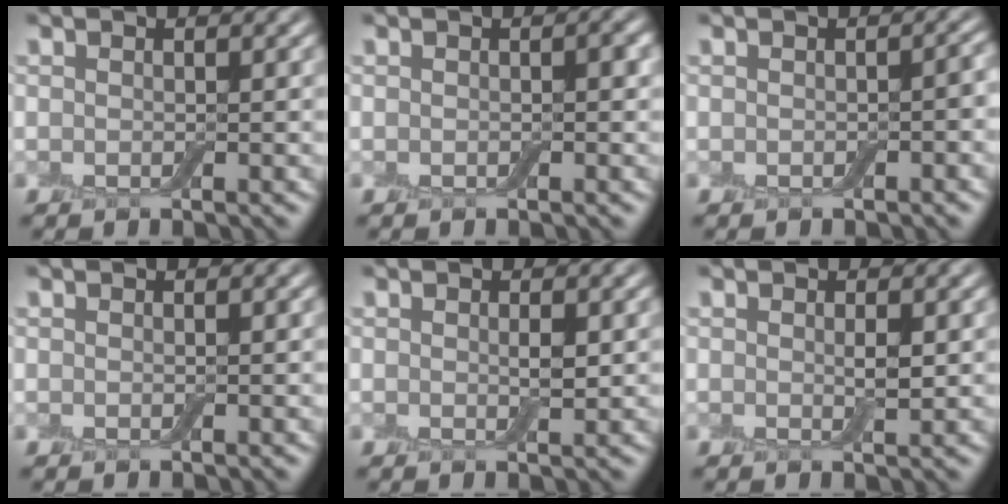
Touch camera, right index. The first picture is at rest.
{"total": 0.8, "force": [-0.1, 0.2, 0.7], "torque": [-0.011, 0.002, 0.001]}
{"total": 1.1, "force": [-0.3, 0.4, 1.0], "torque": [-0.014, 0.003, -0.002]}
{"total": 0.0}
{"total": 1.0, "force": [0.1, 0.3, 0.9], "torque": [-0.016, -0.003, 0.001]}
{"total": 1.1, "force": [0.1, 0.2, 1.0], "torque": [-0.018, -0.003, 0.001]}